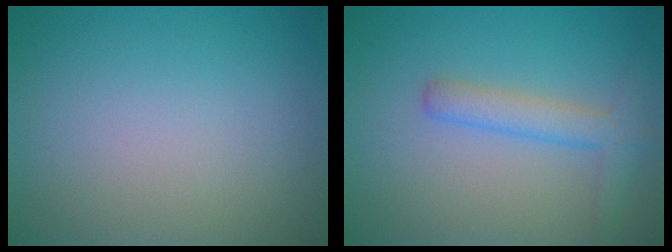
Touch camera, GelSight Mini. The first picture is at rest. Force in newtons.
{"total": 2.9, "press": 2.9, "slide": 0.2}